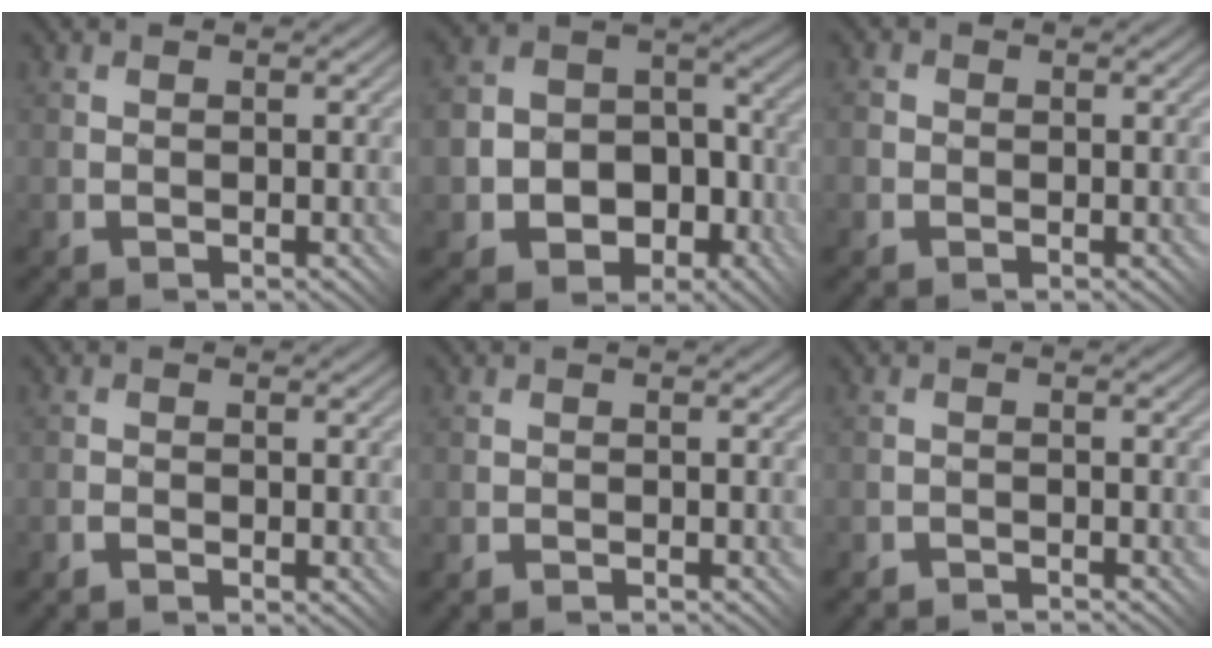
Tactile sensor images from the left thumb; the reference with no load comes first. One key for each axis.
{"total": 12.0, "fx": -4.5, "fy": 9.2, "fz": 6.2, "tx": -0.119, "ty": -0.021, "tz": -0.075}
{"total": 2.1, "fx": -0.1, "fy": 2.0, "fz": 0.4, "tx": -0.007, "ty": 0.005, "tz": -0.013}
{"total": 0.8, "fx": -0.8, "fy": 0.0, "fz": 0.1, "tx": -0.003, "ty": 0.006, "tz": -0.019}
{"total": 0.9, "fx": -0.6, "fy": -0.5, "fz": -0.4, "tx": 0.009, "ty": 0.008, "tz": -0.016}
{"total": 1.6, "fx": -1.3, "fy": -0.6, "fz": -0.7, "tx": 0.017, "ty": 0.013, "tz": -0.030}